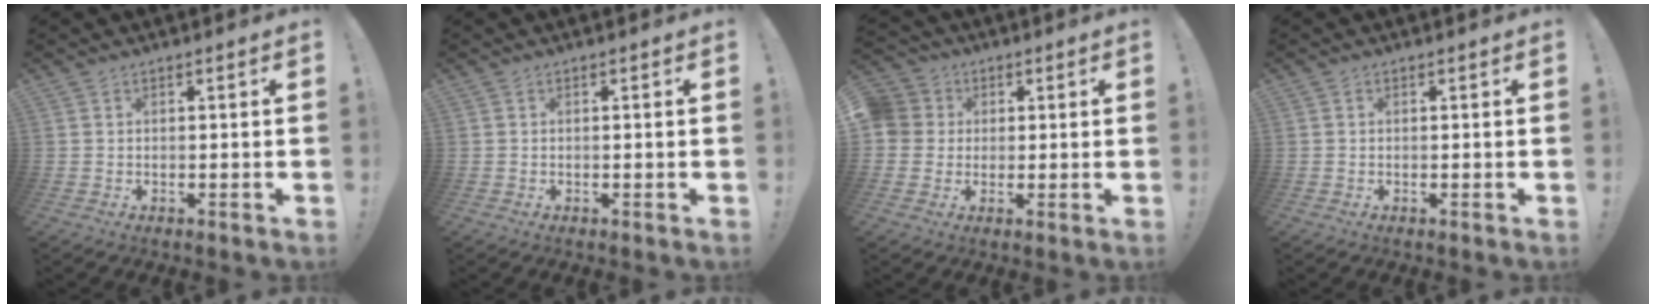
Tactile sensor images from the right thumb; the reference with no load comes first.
{"total": 0.0}
{"total": 6.5, "force": [0.7, 6.2, 1.6], "torque": [-0.045, 0.006, 0.014]}
{"total": 0.0}